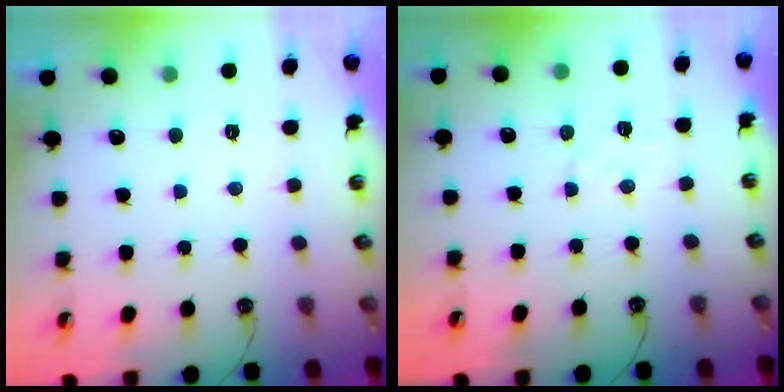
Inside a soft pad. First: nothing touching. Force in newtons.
{"total": 4.6, "press": 4.5, "slide": 0.6}